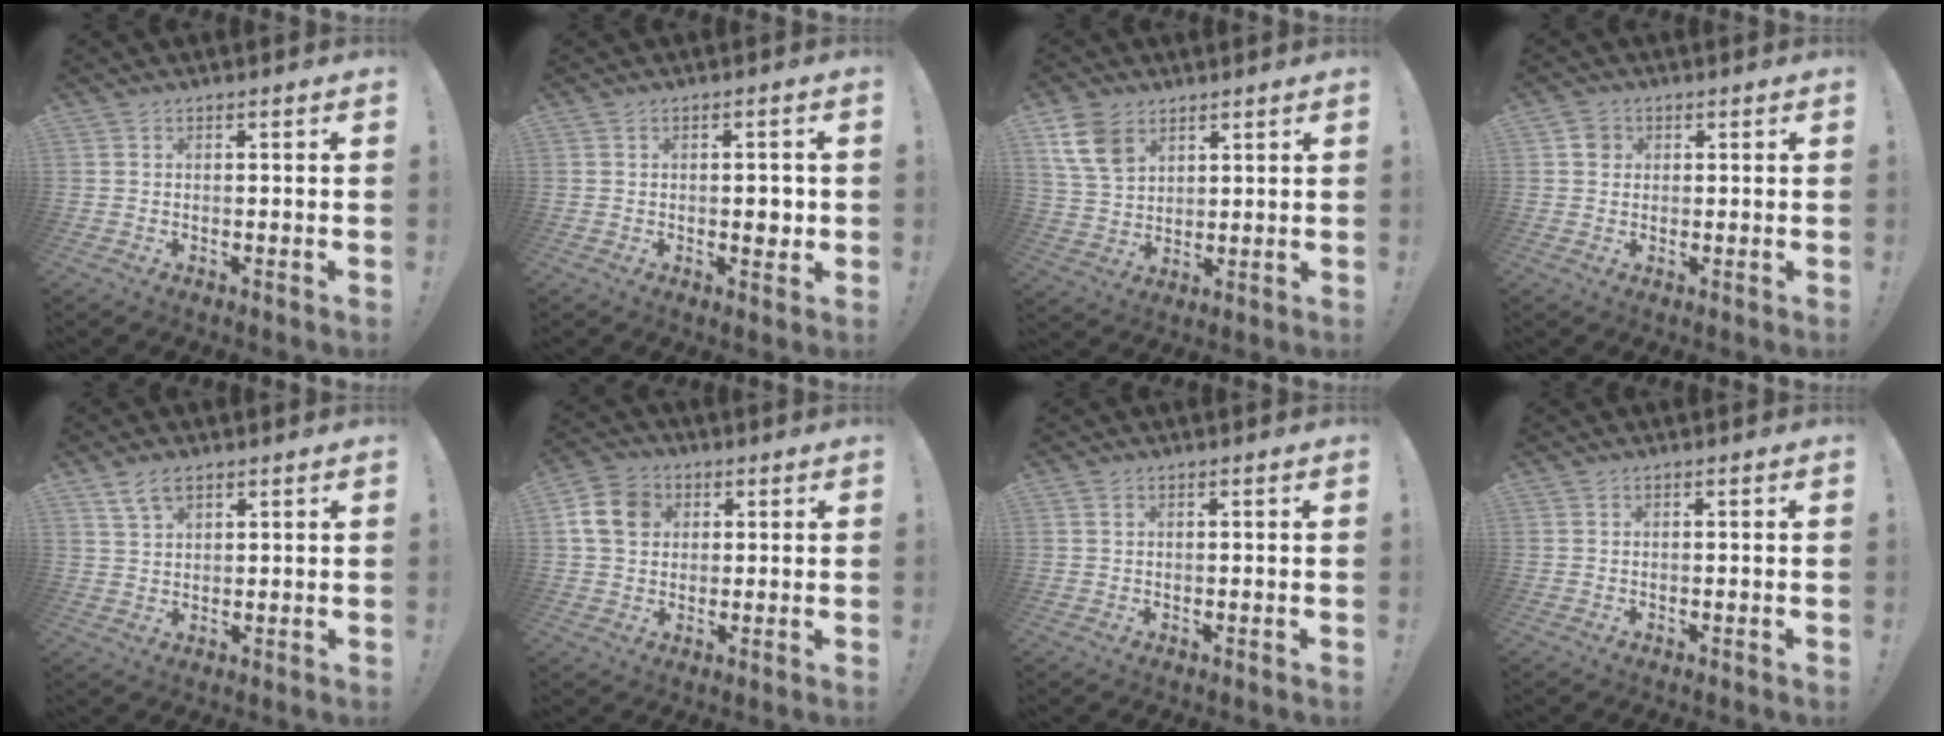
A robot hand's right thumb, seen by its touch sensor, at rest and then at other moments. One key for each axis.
{"total": 3.4, "fx": -0.2, "fy": 1.9, "fz": 2.8, "tx": -0.028, "ty": -0.002, "tz": -0.008}
{"total": 11.1, "fx": 6.0, "fy": 7.4, "fz": 5.6, "tx": -0.107, "ty": -0.020, "tz": 0.121}
{"total": 3.4, "fx": 0.8, "fy": 3.1, "fz": 1.1, "tx": -0.004, "ty": 0.003, "tz": 0.013}
{"total": 5.3, "fx": 3.4, "fy": 2.8, "fz": 2.9, "tx": -0.048, "ty": -0.012, "tz": 0.065}
{"total": 10.8, "fx": 3.1, "fy": 8.8, "fz": 5.4, "tx": -0.094, "ty": 0.002, "tz": 0.066}
{"total": 0.7, "fx": 0.5, "fy": 0.3, "fz": 0.5, "tx": -0.009, "ty": 0.001, "tz": 0.009}
{"total": 0.0}